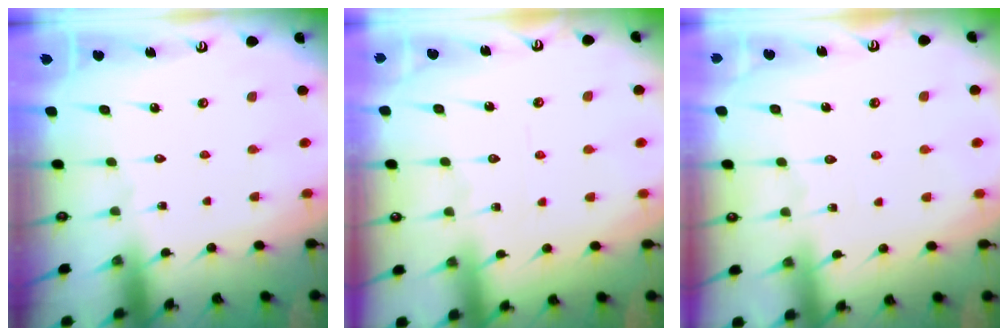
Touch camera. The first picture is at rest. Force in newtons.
{"total": 4.5, "press": 4.5, "slide": 0.5}
{"total": 4.5, "press": 4.5, "slide": 0.5}